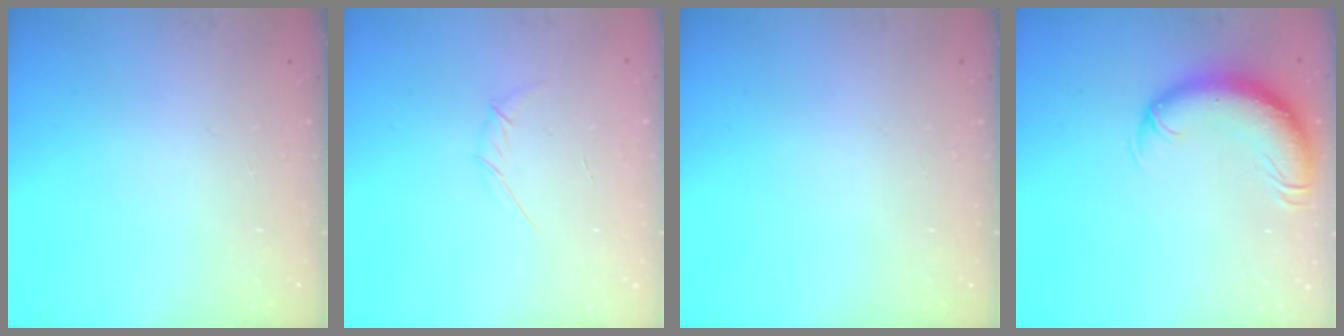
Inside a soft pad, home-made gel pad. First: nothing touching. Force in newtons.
{"total": 4.2, "press": 4.2, "slide": 0.8}
{"total": 0.0}
{"total": 10.6, "press": 10.3, "slide": 2.5}